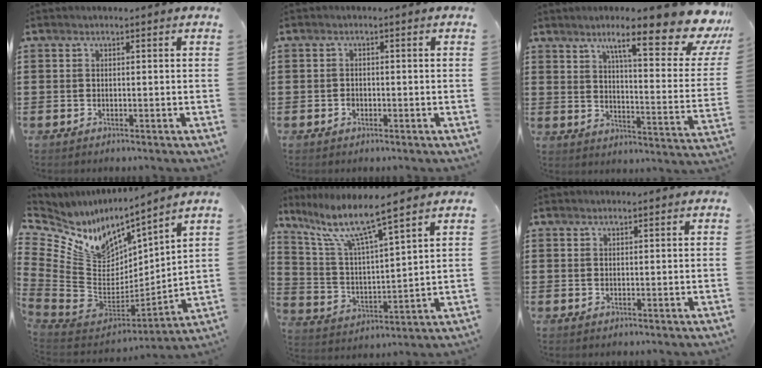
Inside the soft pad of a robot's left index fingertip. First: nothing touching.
{"total": 1.0, "force": [-0.5, 0.8, 0.4], "torque": [-0.012, 0.002, -0.011]}
{"total": 14.8, "force": [10.2, 2.1, 10.6], "torque": [-0.166, -0.059, 0.156]}
{"total": 7.4, "force": [4.8, 4.6, 3.2], "torque": [-0.118, -0.073, 0.083]}
{"total": 8.5, "force": [6.5, 0.8, 5.4], "torque": [-0.132, -0.037, 0.105]}
{"total": 0.6, "force": [0.5, 0.1, 0.2], "torque": [-0.004, 0.000, 0.011]}